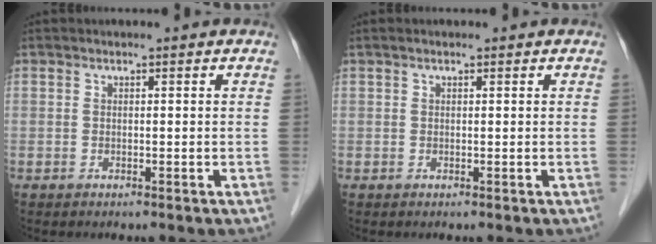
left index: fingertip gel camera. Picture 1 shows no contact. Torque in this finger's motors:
{"motor_torque": [-0.04, 0.12, -0.08, -0.01]}